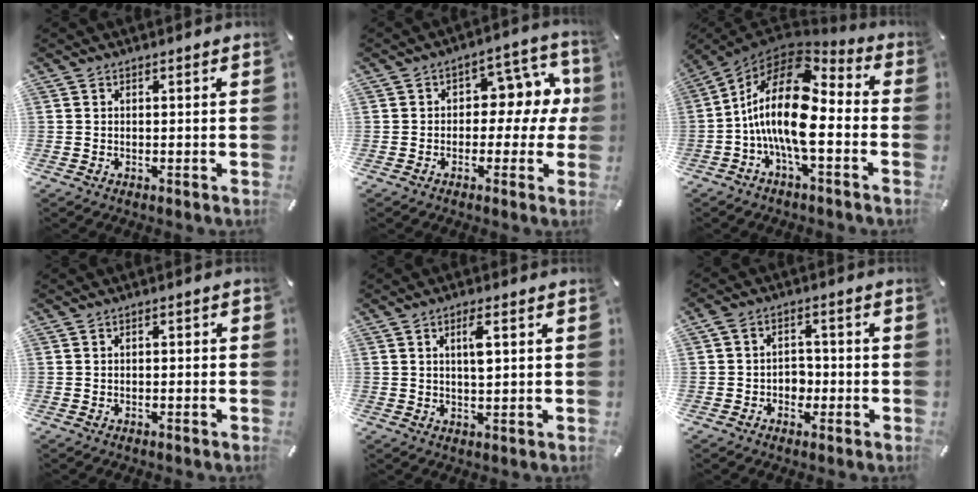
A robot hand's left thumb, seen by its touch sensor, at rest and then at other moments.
{"total": 10.1, "force": [1.3, 6.8, 7.3], "torque": [-0.092, -0.008, 0.020]}
{"total": 19.0, "force": [-1.2, 8.4, 17.0], "torque": [-0.349, -0.010, -0.025]}
{"total": 1.3, "force": [-1.1, 0.6, 0.5], "torque": [-0.010, 0.005, -0.022]}
{"total": 4.2, "force": [1.1, 1.1, 3.9], "torque": [-0.065, -0.002, 0.013]}
{"total": 4.4, "force": [-1.2, 3.9, 1.7], "torque": [-0.036, 0.013, -0.022]}